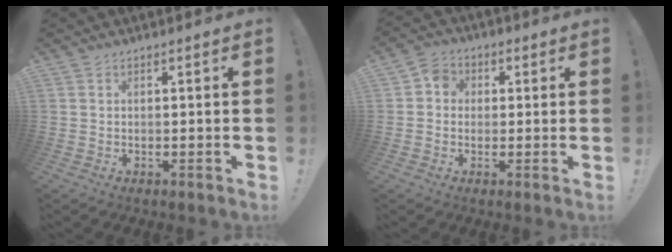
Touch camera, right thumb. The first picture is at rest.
{"total": 4.8, "force": [-0.5, 4.4, 1.9], "torque": [-0.022, 0.016, -0.010]}